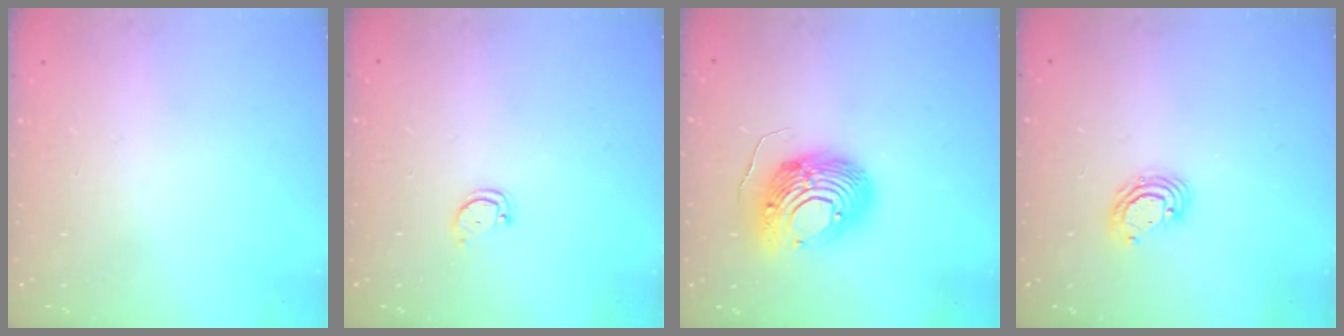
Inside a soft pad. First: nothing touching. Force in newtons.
{"total": 2.3, "press": 2.3, "slide": 0.4}
{"total": 13.7, "press": 13.7, "slide": 1.2}
{"total": 5.6, "press": 5.6, "slide": 0.4}